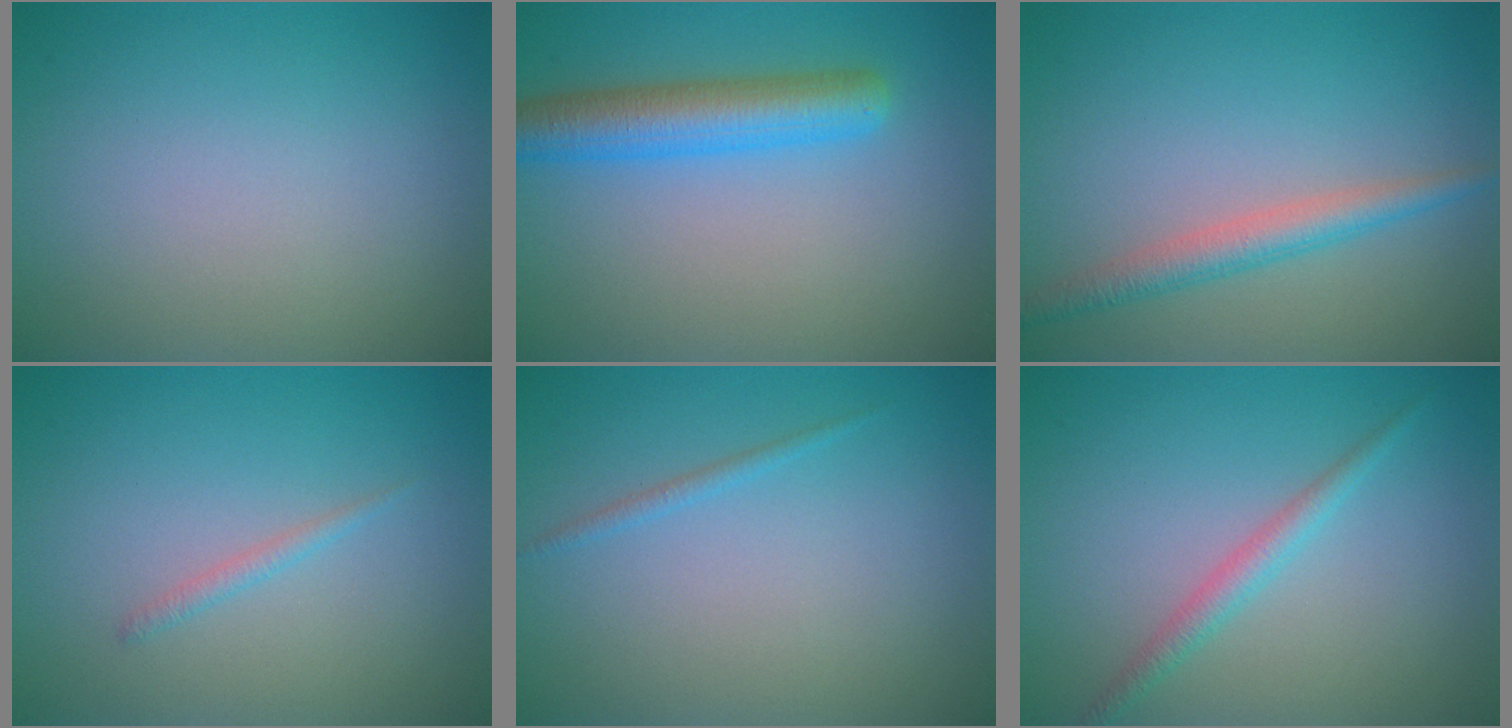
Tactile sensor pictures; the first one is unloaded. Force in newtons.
{"total": 5.1, "press": 5.1, "slide": 0.1}
{"total": 2.8, "press": 2.8, "slide": 0.1}
{"total": 0.8, "press": 0.8, "slide": 0.0}
{"total": 0.8, "press": 0.8, "slide": 0.1}
{"total": 1.8, "press": 1.8, "slide": 0.0}